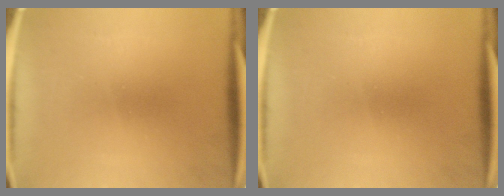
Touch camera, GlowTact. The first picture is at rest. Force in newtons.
{"total": 0.0}